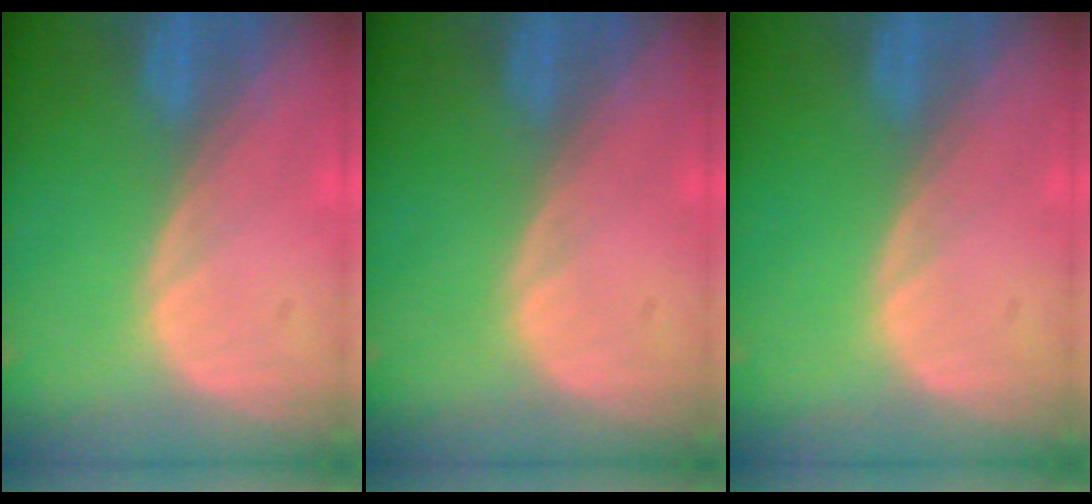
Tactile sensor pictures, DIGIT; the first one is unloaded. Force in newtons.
{"total": 0.0}
{"total": 0.0}